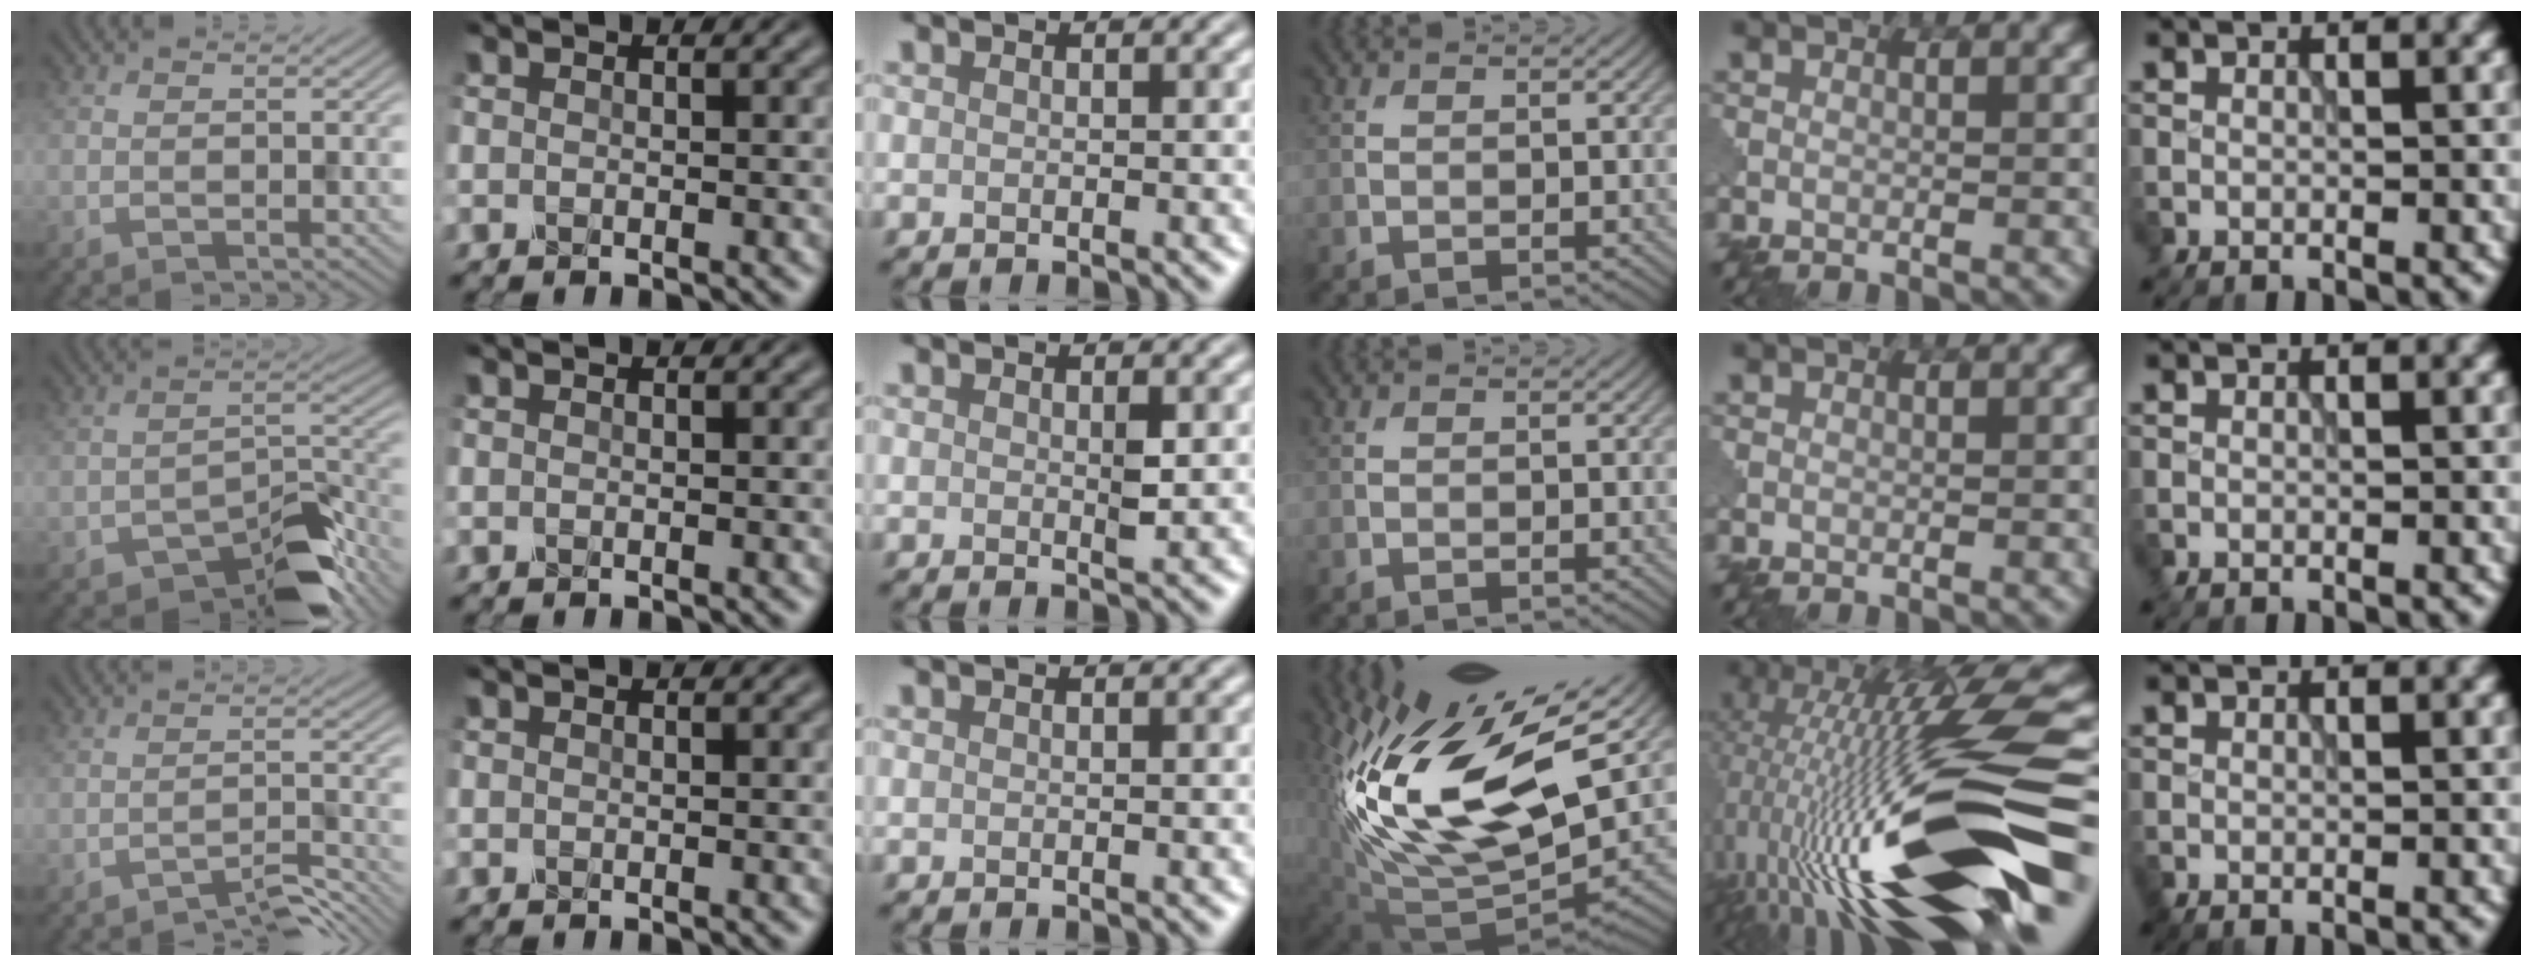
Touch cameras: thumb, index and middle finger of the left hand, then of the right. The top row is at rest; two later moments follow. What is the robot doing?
{"motion": "disassemble", "object": "pitcher"}